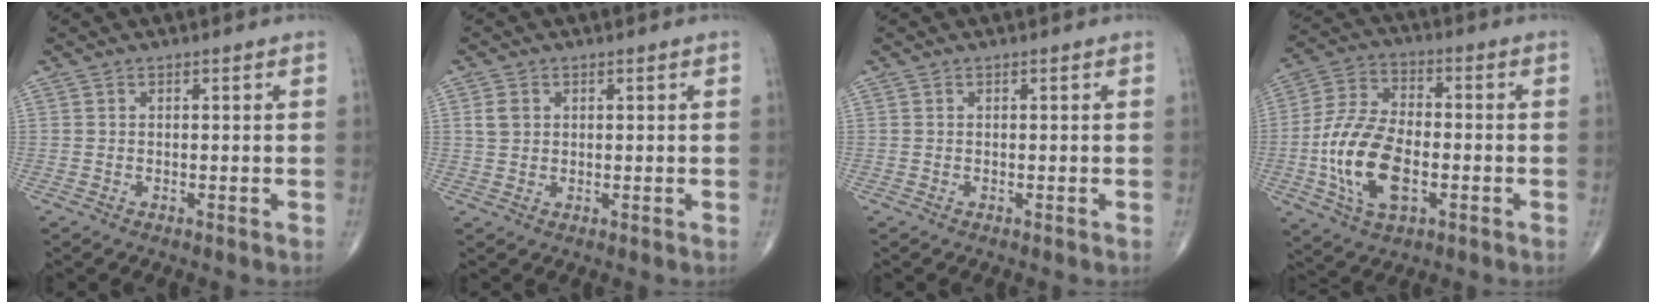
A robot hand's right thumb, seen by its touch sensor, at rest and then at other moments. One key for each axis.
{"total": 2.6, "fx": 0.7, "fy": 2.0, "fz": 1.4, "tx": -0.023, "ty": 0.002, "tz": 0.018}
{"total": 0.0}
{"total": 15.5, "fx": -3.5, "fy": 8.4, "fz": 12.6, "tx": -0.250, "ty": 0.018, "tz": -0.065}